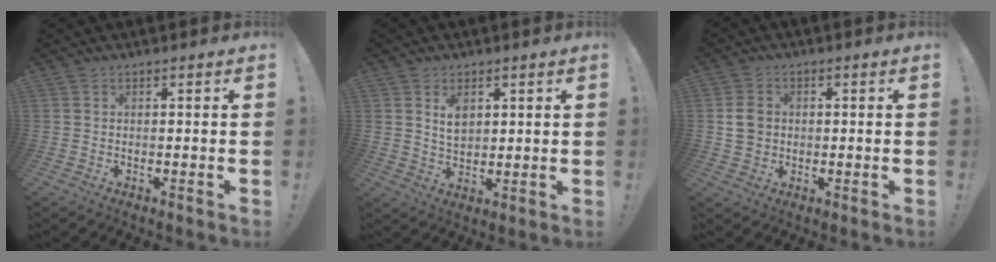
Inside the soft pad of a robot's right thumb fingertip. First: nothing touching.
{"total": 5.4, "force": [2.3, 3.8, 3.1], "torque": [-0.045, -0.005, 0.041]}
{"total": 5.7, "force": [0.3, 5.1, 2.7], "torque": [-0.042, 0.008, 0.008]}